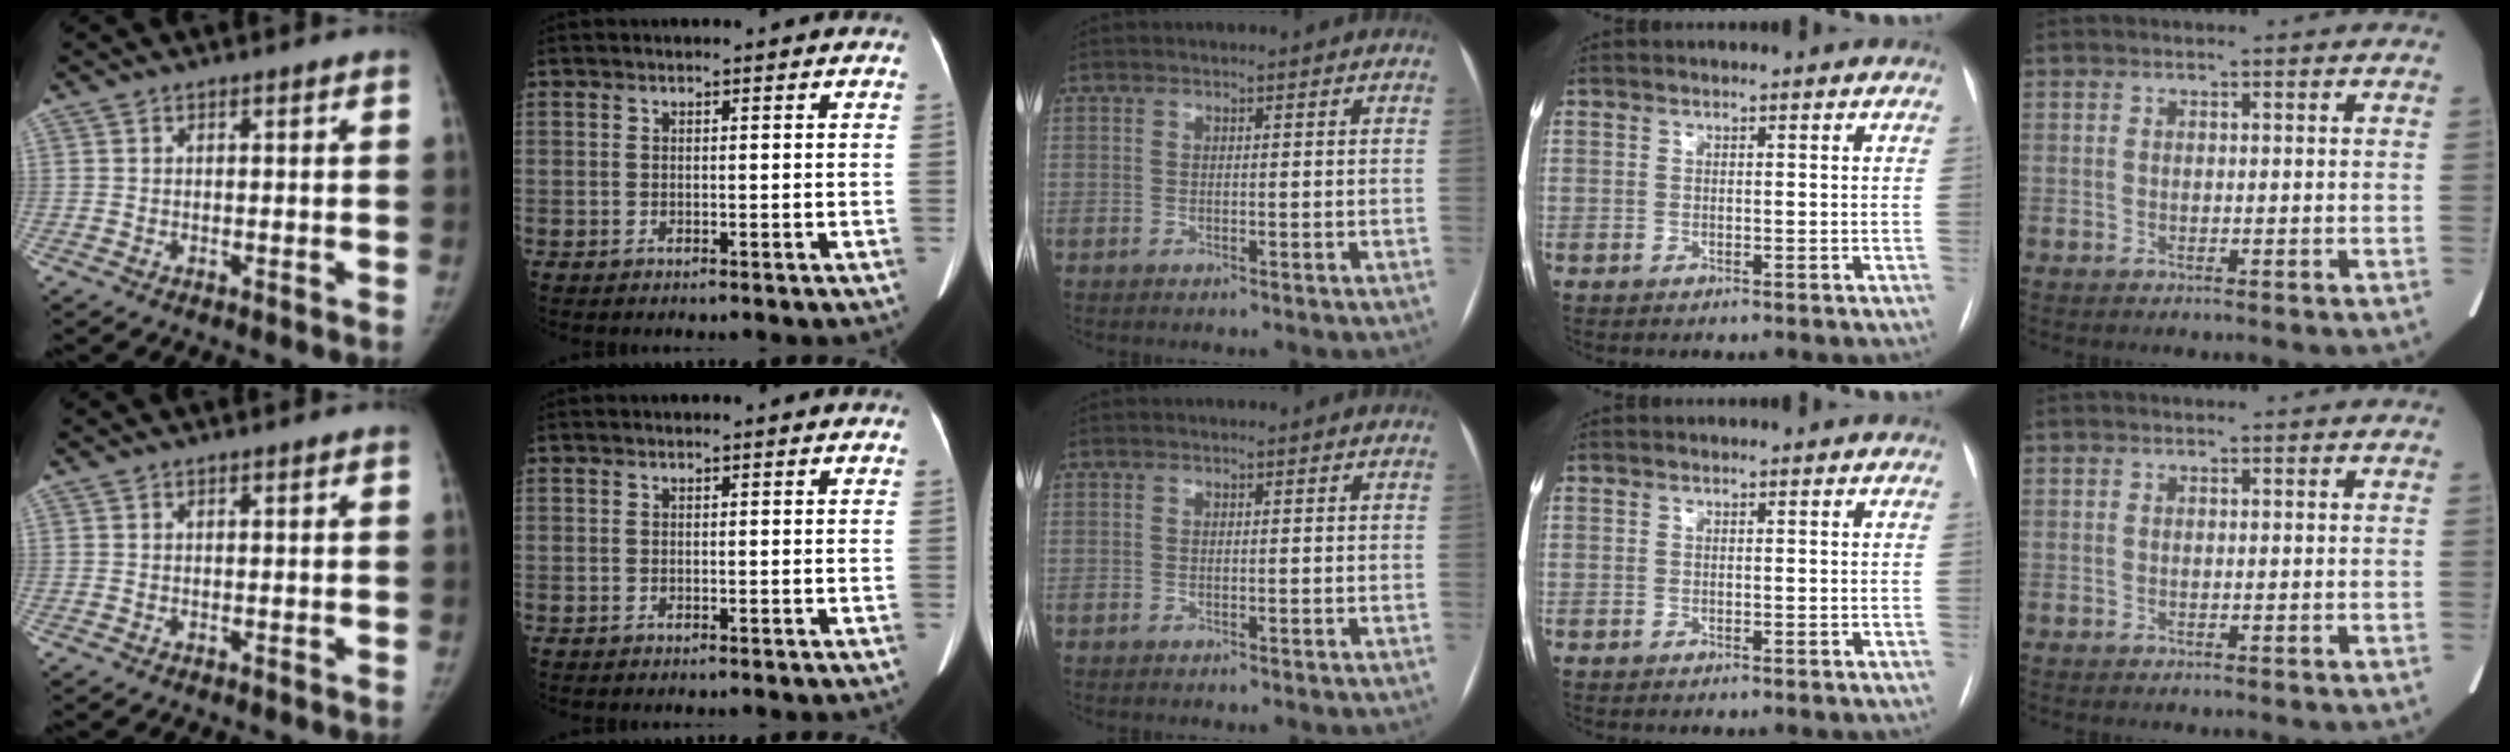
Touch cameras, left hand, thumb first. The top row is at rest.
{}